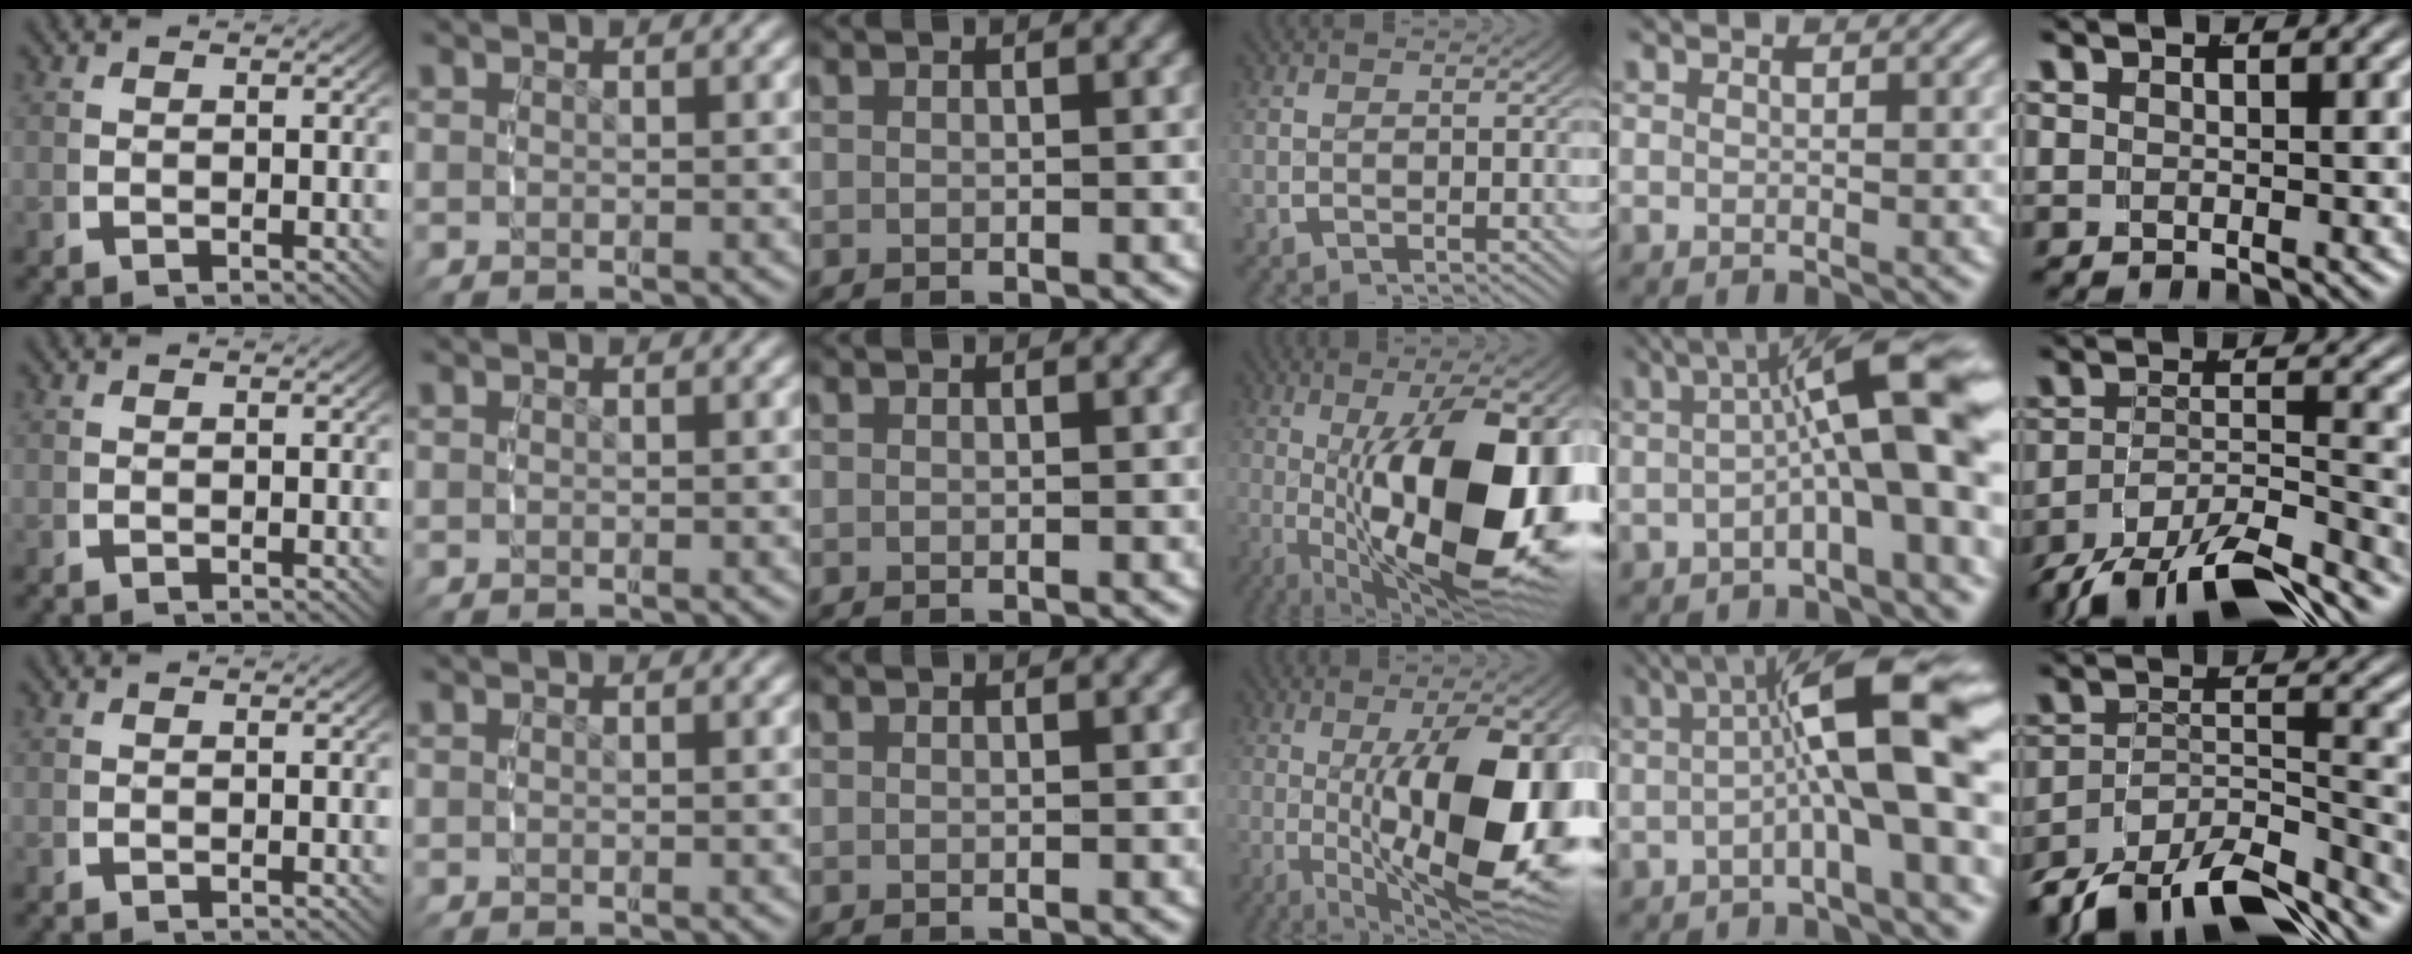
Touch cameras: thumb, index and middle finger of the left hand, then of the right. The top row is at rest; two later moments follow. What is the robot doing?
{"motion": "grasp_and_lifting", "object": "bottle cap"}